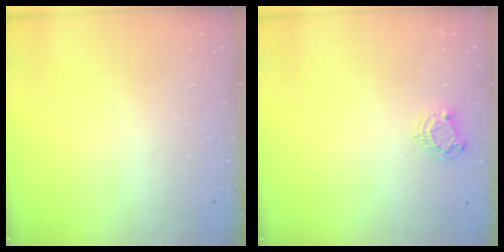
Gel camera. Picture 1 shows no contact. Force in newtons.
{"total": 5.5, "press": 5.5, "slide": 0.4}